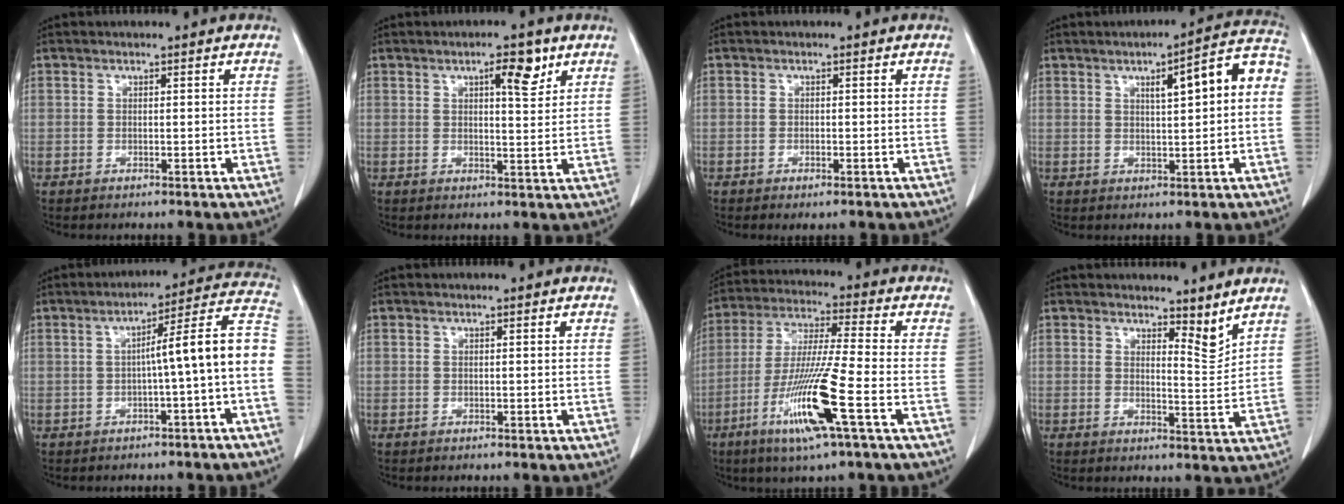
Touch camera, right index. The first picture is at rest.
{"total": 5.0, "force": [2.7, 1.3, 4.0], "torque": [-0.058, -0.003, 0.040]}
{"total": 1.2, "force": [-0.7, 0.3, 0.9], "torque": [-0.014, -0.003, -0.007]}
{"total": 8.7, "force": [1.5, 1.2, 8.5], "torque": [-0.111, 0.028, 0.016]}
{"total": 10.7, "force": [-1.9, -0.4, 10.5], "torque": [-0.135, 0.036, -0.030]}
{"total": 0.0}
{"total": 14.1, "force": [-5.8, -0.5, 12.9], "torque": [-0.262, -0.024, -0.112]}
{"total": 3.8, "force": [3.3, 0.8, 1.7], "torque": [-0.021, -0.021, 0.048]}